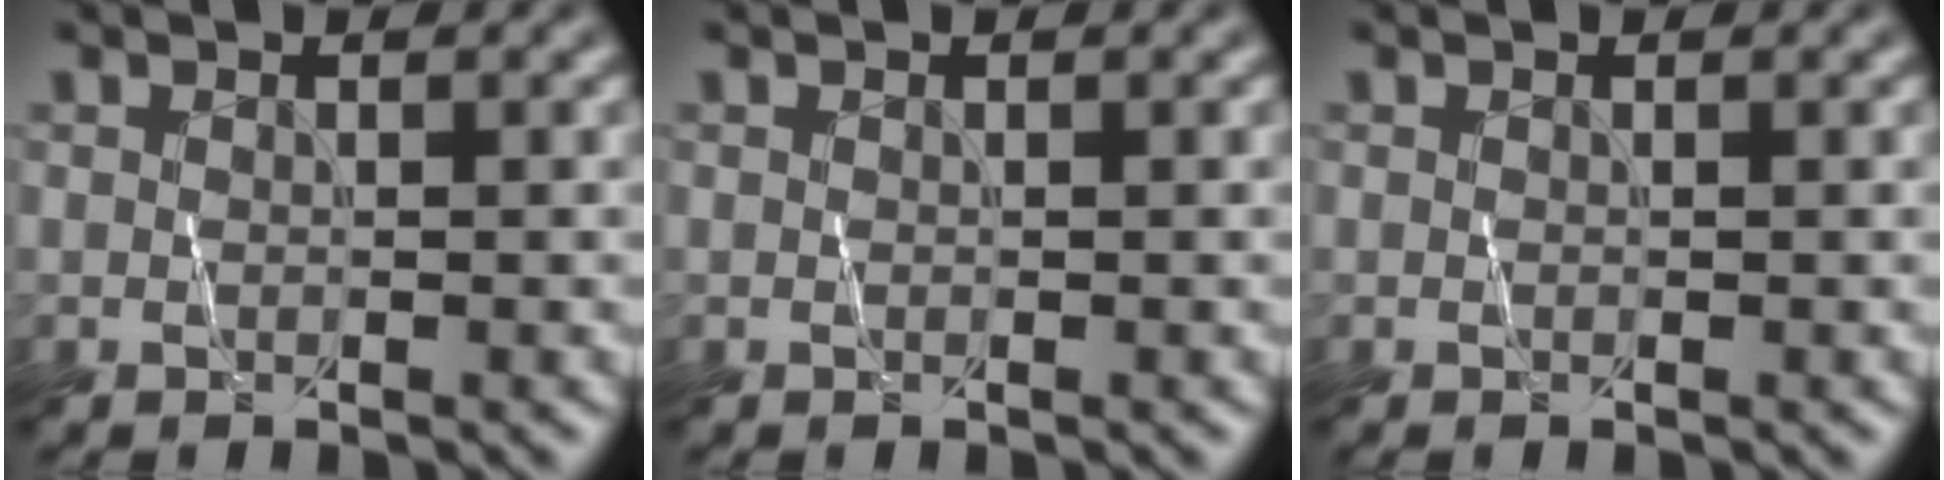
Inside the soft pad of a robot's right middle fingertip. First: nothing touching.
{"total": 0.0}
{"total": 0.0}